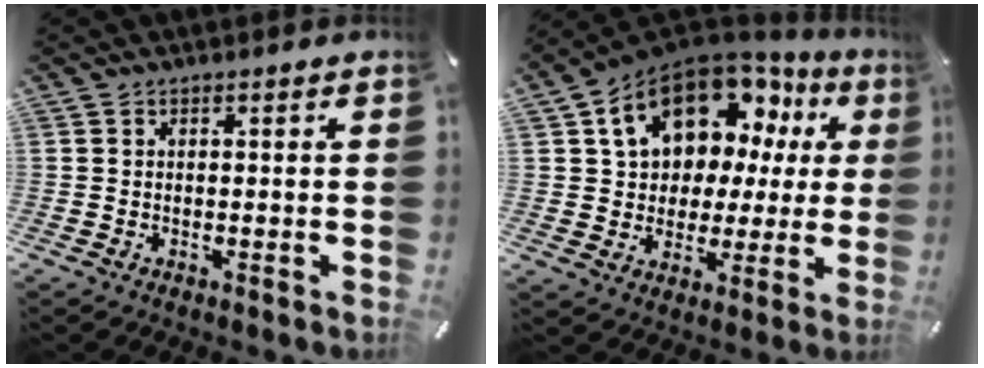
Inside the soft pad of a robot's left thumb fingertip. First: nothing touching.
{"total": 16.2, "force": [8.9, 11.1, 7.8], "torque": [-0.139, -0.046, 0.164]}